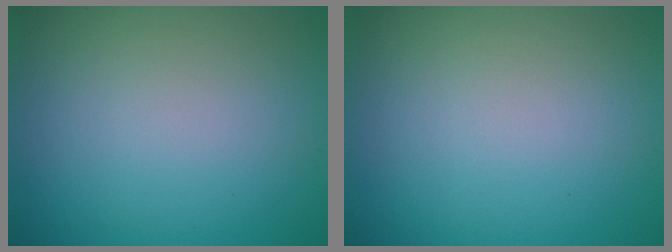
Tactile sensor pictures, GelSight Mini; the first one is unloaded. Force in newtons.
{"total": 0.0}